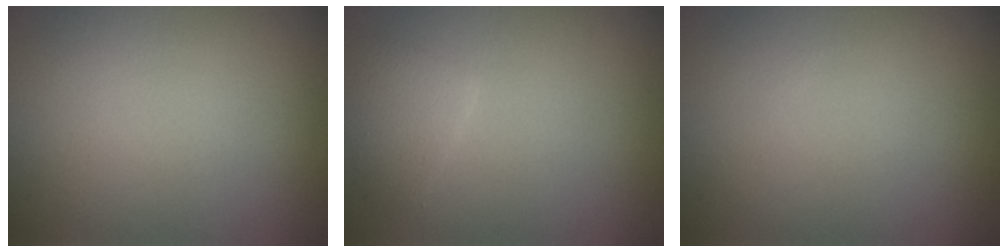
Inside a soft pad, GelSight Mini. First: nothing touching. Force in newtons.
{"total": 1.9, "press": 1.9, "slide": 0.1}
{"total": 0.0}